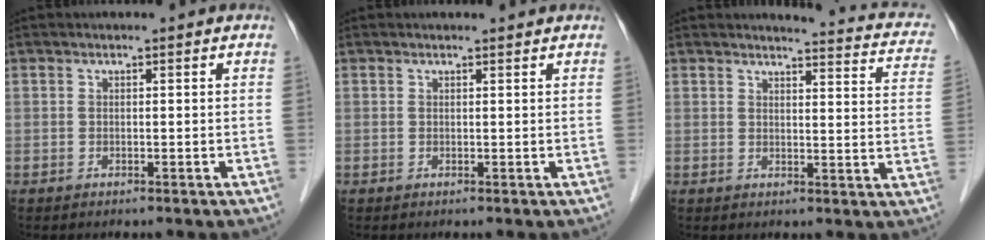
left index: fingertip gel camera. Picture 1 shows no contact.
{"total": 1.0, "force": [1.0, 0.1, 0.0], "torque": [-0.011, 0.000, 0.011]}
{"total": 11.9, "force": [10.8, 2.3, 4.5], "torque": [-0.031, -0.032, 0.090]}